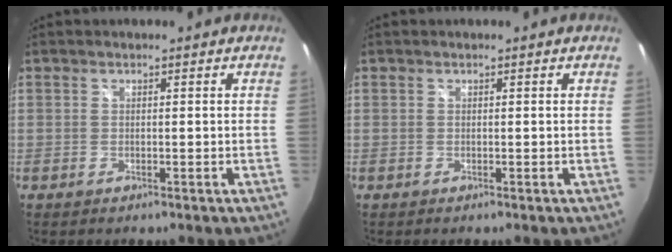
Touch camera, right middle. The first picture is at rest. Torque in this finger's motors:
{"motor_torque": [0.02, -0.02, 0.00, 0.01]}